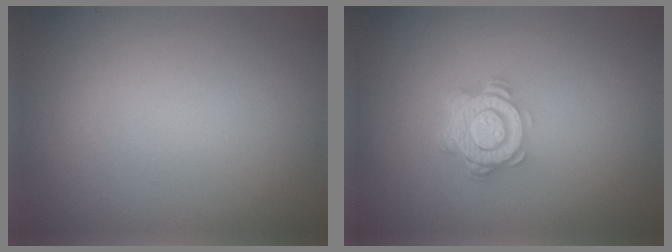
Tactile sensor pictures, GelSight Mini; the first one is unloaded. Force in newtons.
{"total": 4.8, "press": 3.4, "slide": 3.4}